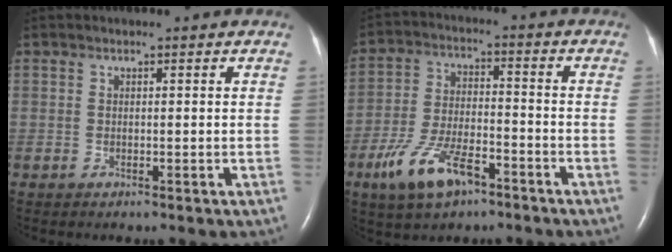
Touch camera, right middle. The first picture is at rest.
{"total": 10.4, "force": [-6.2, 3.9, 7.4], "torque": [-0.157, 0.000, -0.111]}